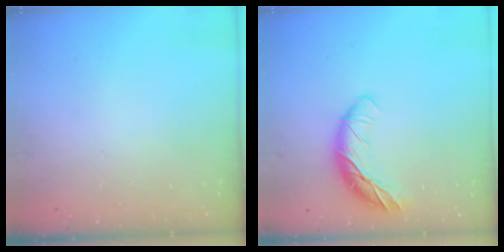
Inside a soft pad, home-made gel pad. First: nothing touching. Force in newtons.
{"total": 11.1, "press": 11.0, "slide": 1.8}